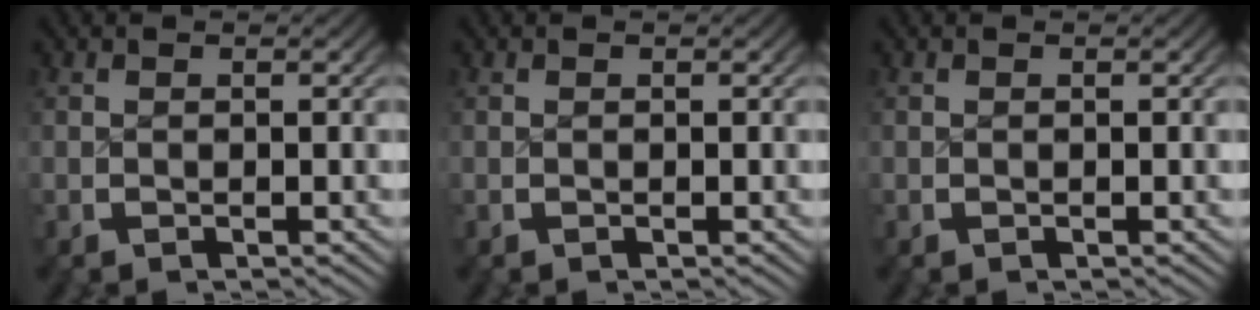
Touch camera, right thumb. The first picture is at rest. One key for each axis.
{"total": 0.0}
{"total": 0.0}